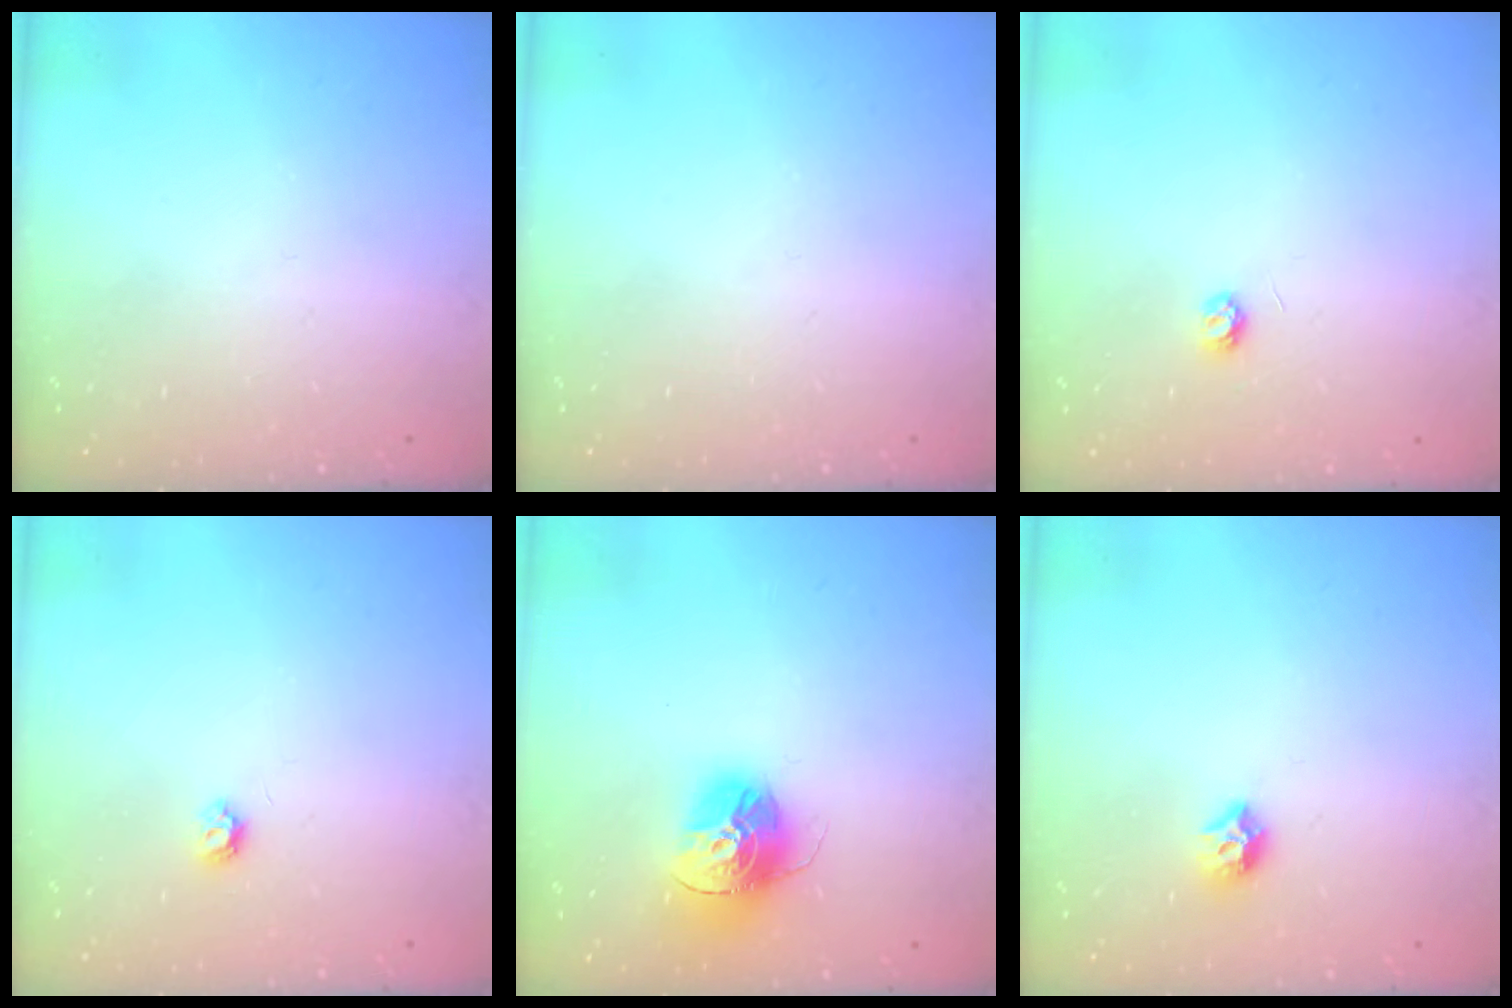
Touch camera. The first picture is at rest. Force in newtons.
{"total": 0.0}
{"total": 3.3, "press": 3.3, "slide": 0.2}
{"total": 4.0, "press": 4.0, "slide": 0.6}
{"total": 15.3, "press": 15.2, "slide": 1.4}
{"total": 7.5, "press": 7.4, "slide": 0.8}